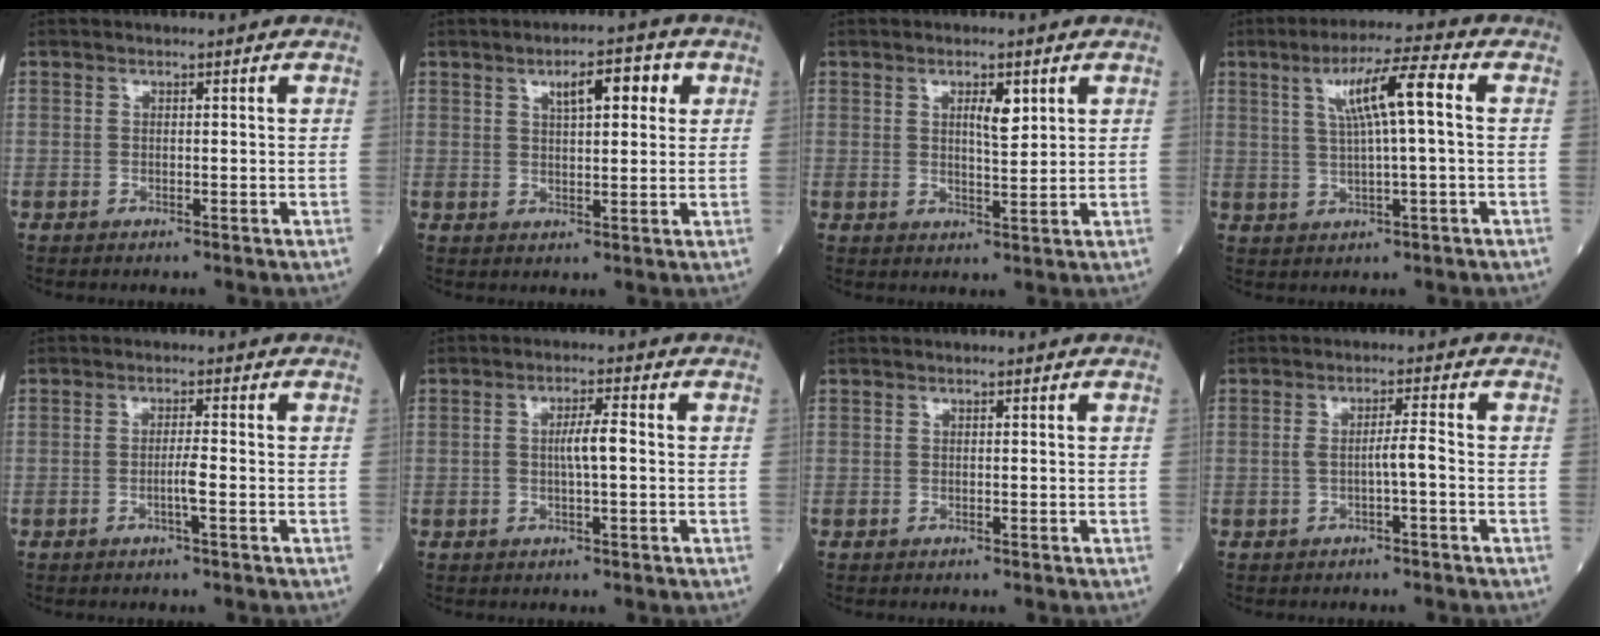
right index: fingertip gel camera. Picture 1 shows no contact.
{"total": 6.1, "force": [2.5, 1.9, 5.2], "torque": [-0.079, 0.013, 0.038]}
{"total": 3.6, "force": [1.6, 0.9, 3.1], "torque": [-0.052, -0.001, 0.026]}
{"total": 8.5, "force": [2.0, 0.3, 8.3], "torque": [-0.146, 0.014, 0.035]}
{"total": 2.4, "force": [-0.8, -0.3, 2.2], "torque": [-0.040, -0.001, -0.017]}
{"total": 3.8, "force": [-0.1, 0.5, 3.8], "torque": [-0.070, 0.006, -0.002]}
{"total": 0.0}
{"total": 2.9, "force": [-0.8, 0.0, 2.8], "torque": [-0.047, 0.006, -0.013]}